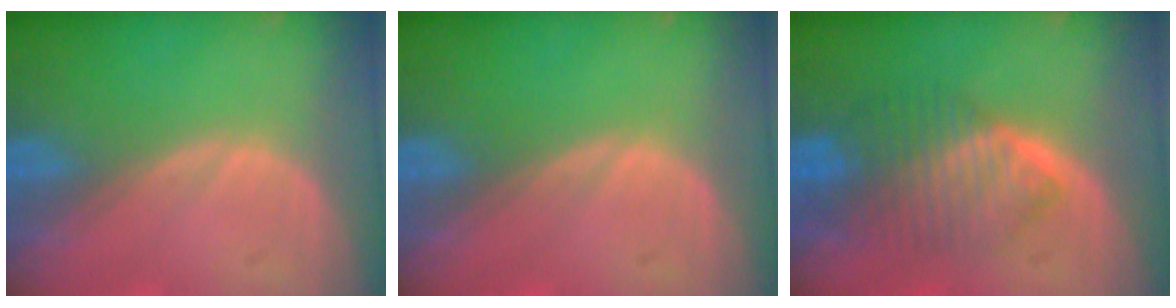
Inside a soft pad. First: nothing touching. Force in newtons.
{"total": 0.0}
{"total": 6.6, "press": 6.6, "slide": 0.2}